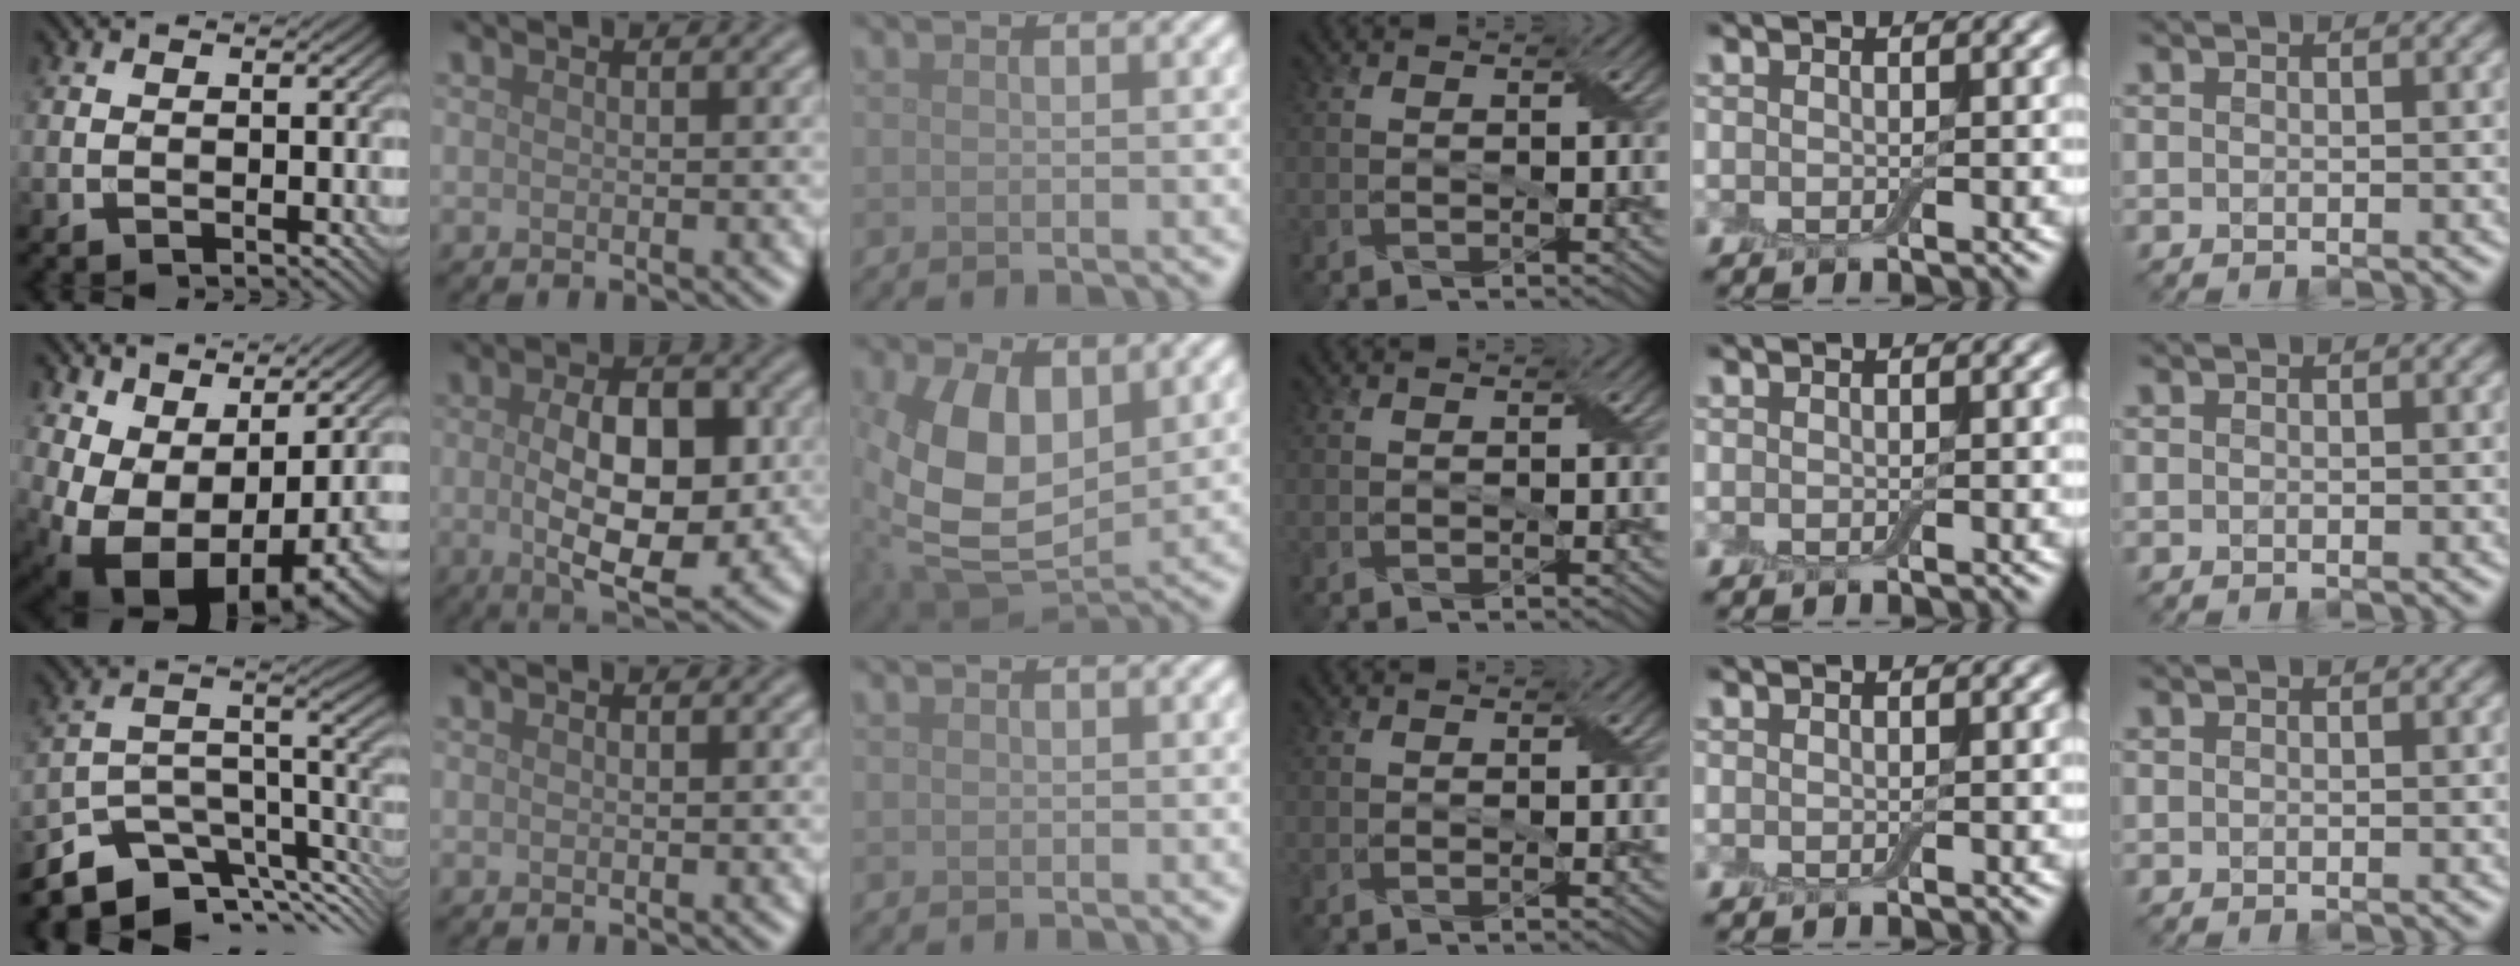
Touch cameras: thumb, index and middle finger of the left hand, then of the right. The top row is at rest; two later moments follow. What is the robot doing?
{"motion": "peel", "object": "aluminum foil"}